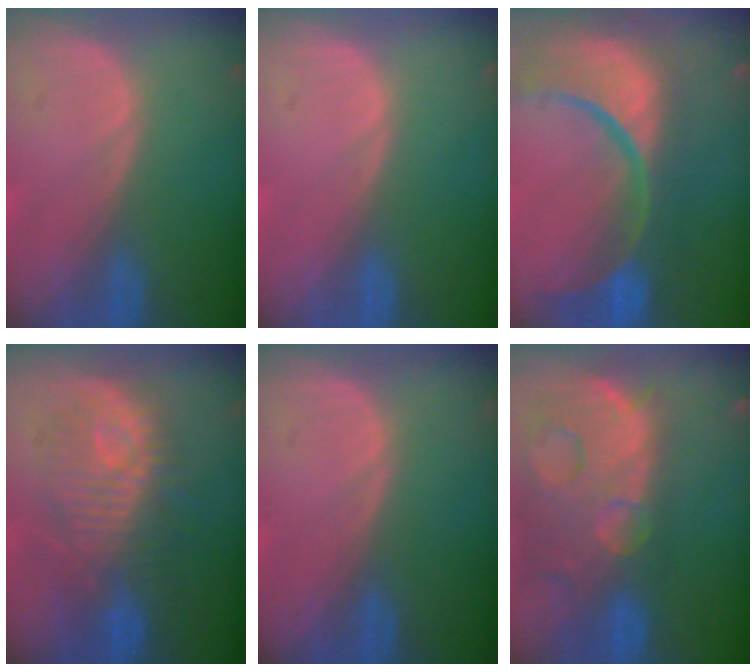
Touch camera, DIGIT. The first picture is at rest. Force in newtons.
{"total": 0.0}
{"total": 14.9, "press": 11.8, "slide": 9.1}
{"total": 9.9, "press": 9.9, "slide": 0.2}
{"total": 0.0}
{"total": 14.5, "press": 11.7, "slide": 8.5}